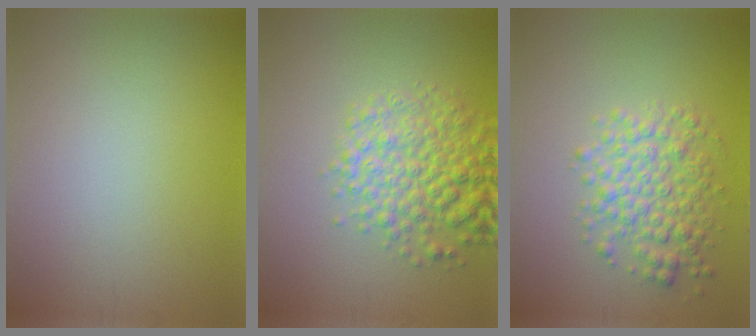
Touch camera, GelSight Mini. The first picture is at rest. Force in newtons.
{"total": 5.7, "press": 5.7, "slide": 0.3}
{"total": 4.5, "press": 4.5, "slide": 0.1}